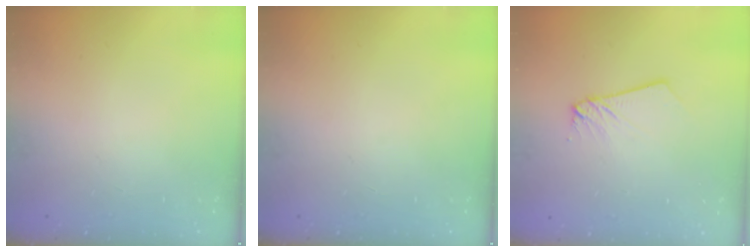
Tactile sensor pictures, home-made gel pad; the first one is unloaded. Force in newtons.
{"total": 0.0}
{"total": 2.7, "press": 2.7, "slide": 0.3}